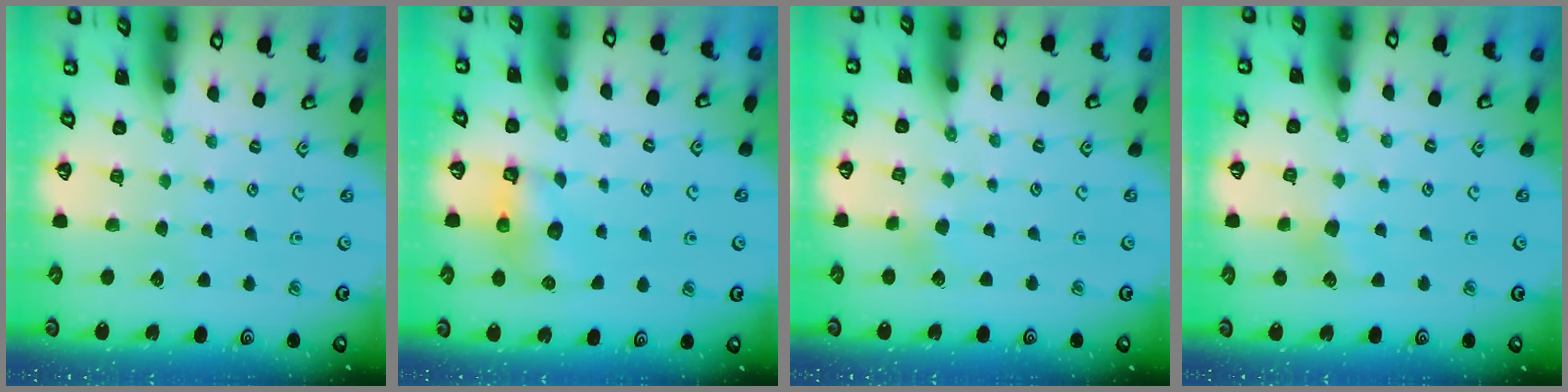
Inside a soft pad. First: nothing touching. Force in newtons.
{"total": 6.6, "press": 6.6, "slide": 0.3}
{"total": 2.9, "press": 2.8, "slide": 0.9}
{"total": 6.0, "press": 6.0, "slide": 0.5}